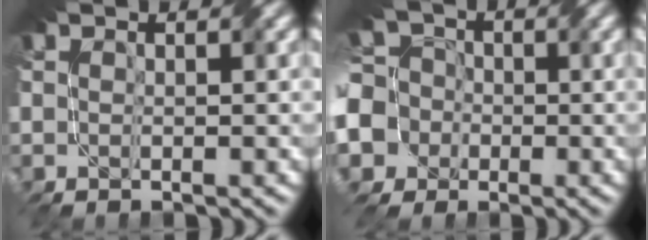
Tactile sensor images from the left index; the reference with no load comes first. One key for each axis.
{"total": 8.8, "fx": -2.6, "fy": 8.0, "fz": 2.5, "tx": -0.081, "ty": 0.002, "tz": -0.073}